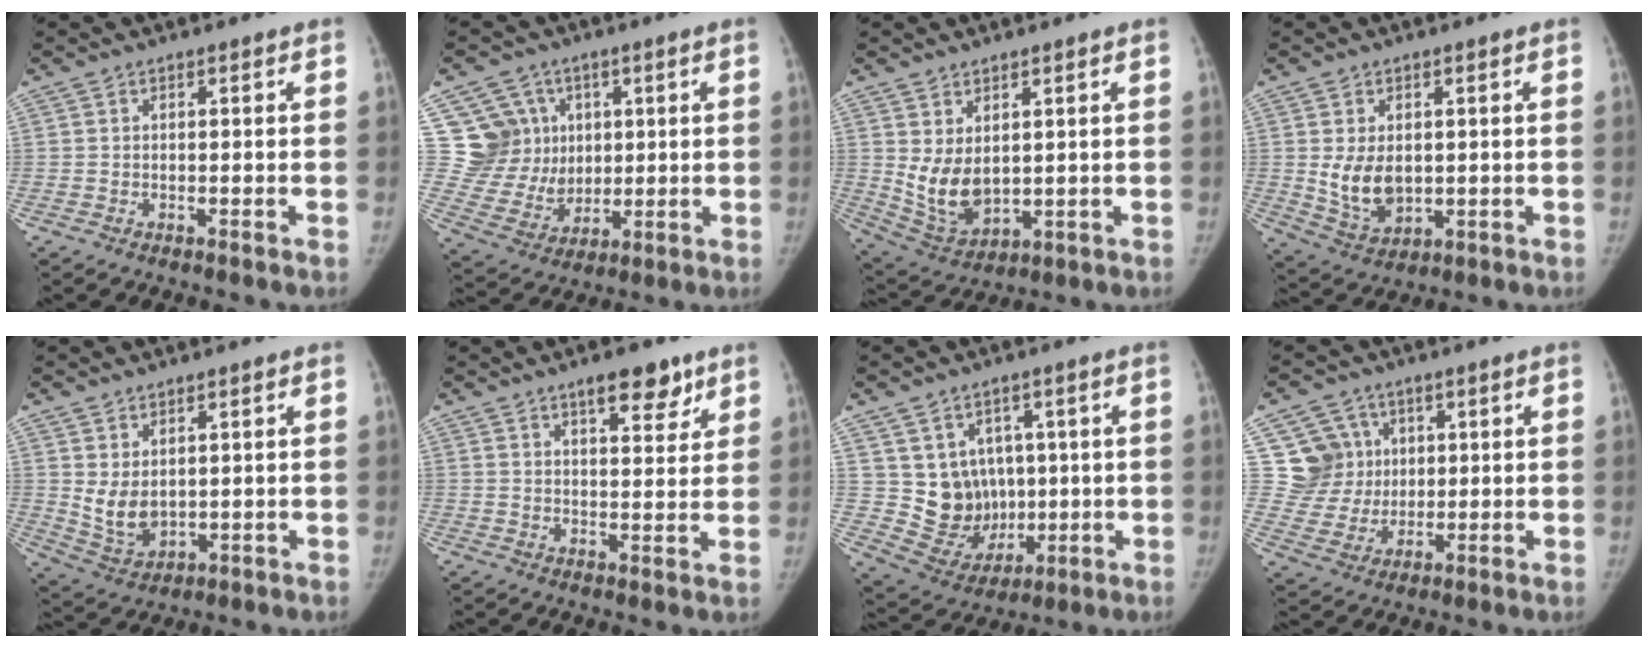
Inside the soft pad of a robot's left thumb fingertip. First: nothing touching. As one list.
[{"total": 12.4, "force": [4.0, 11.3, 3.0], "torque": [-0.008, -0.010, 0.089]}, {"total": 8.5, "force": [1.6, 5.4, 6.3], "torque": [-0.100, -0.022, 0.055]}, {"total": 7.7, "force": [0.4, 5.3, 5.5], "torque": [-0.078, -0.016, 0.024]}, {"total": 6.4, "force": [1.3, 4.3, 4.6], "torque": [-0.067, -0.019, 0.045]}, {"total": 7.5, "force": [4.9, 2.9, 4.9], "torque": [-0.040, -0.026, 0.069]}, {"total": 11.2, "force": [1.6, 9.9, 5.1], "torque": [-0.035, -0.012, 0.057]}, {"total": 9.6, "force": [2.8, 9.0, 1.7], "torque": [0.014, -0.006, 0.058]}]